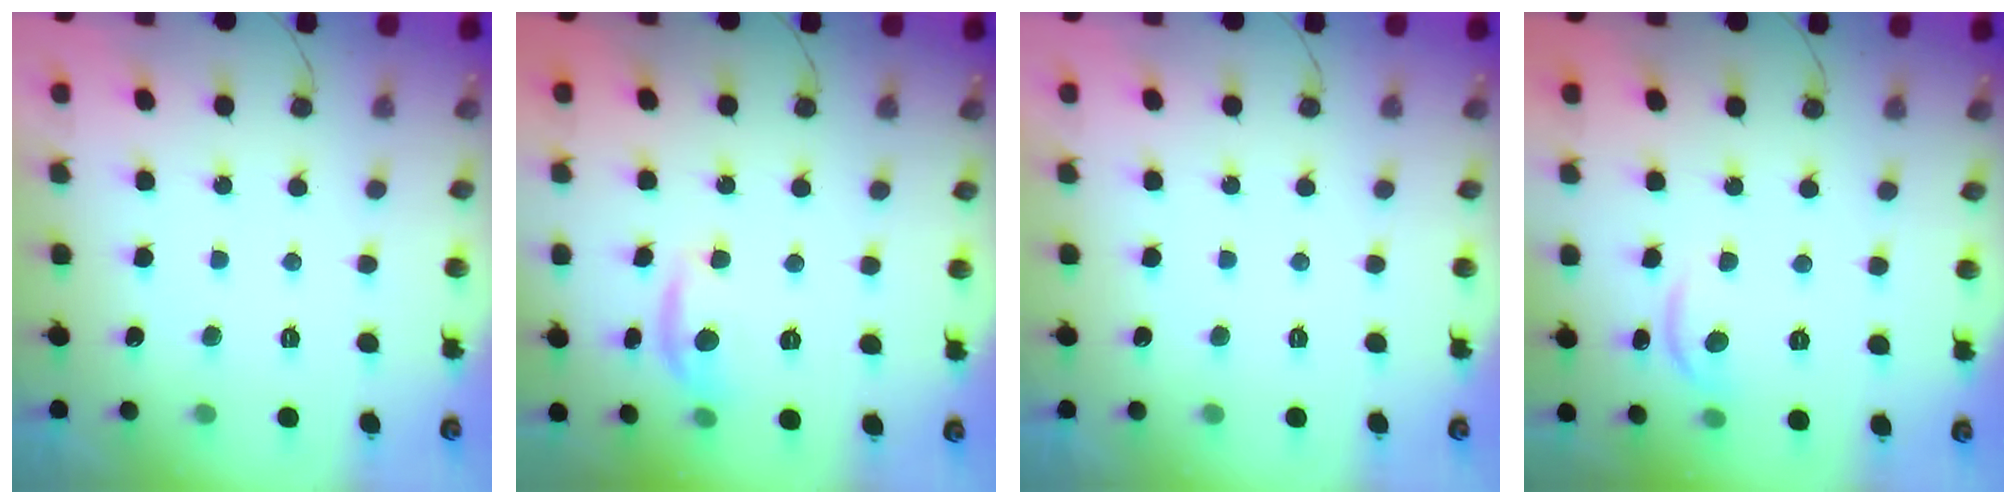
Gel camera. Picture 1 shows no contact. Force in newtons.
{"total": 8.7, "press": 8.7, "slide": 0.5}
{"total": 0.0}
{"total": 6.2, "press": 6.2, "slide": 0.5}